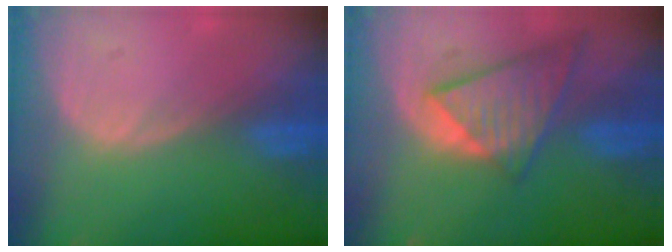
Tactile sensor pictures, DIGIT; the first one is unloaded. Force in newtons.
{"total": 9.1, "press": 7.9, "slide": 4.5}